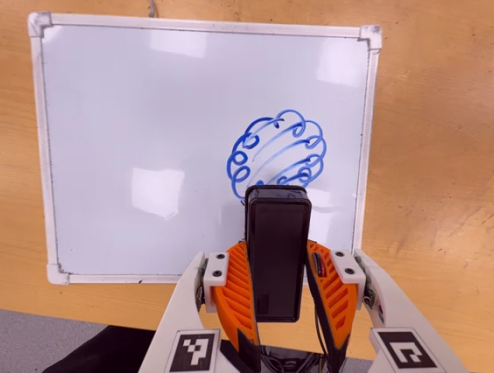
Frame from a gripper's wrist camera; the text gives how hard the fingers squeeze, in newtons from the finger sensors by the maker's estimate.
{"total": 5.4, "left": 3.3, "right": 7.5}